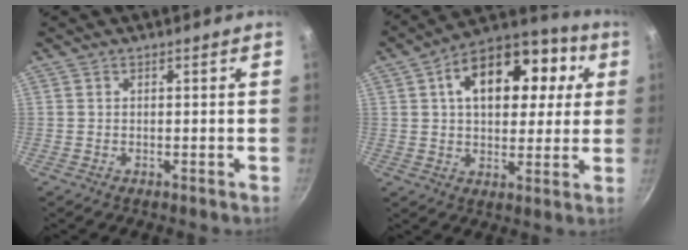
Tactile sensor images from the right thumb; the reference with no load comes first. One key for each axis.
{"total": 19.4, "fx": 5.2, "fy": 11.5, "fz": 14.7, "tx": -0.172, "ty": 0.022, "tz": 0.069}